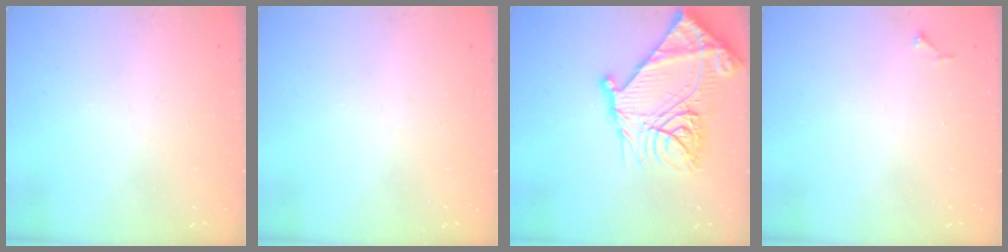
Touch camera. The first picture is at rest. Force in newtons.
{"total": 0.0}
{"total": 28.1, "press": 27.9, "slide": 3.3}
{"total": 4.5, "press": 4.5, "slide": 0.6}